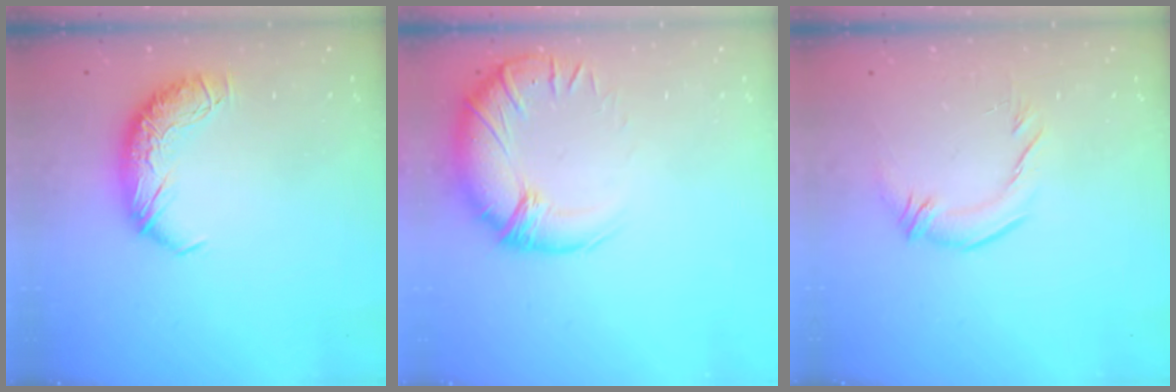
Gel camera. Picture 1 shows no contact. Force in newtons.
{"total": 3.3, "press": 0.6, "slide": 3.2}
{"total": 1.9, "press": 1.0, "slide": 1.7}